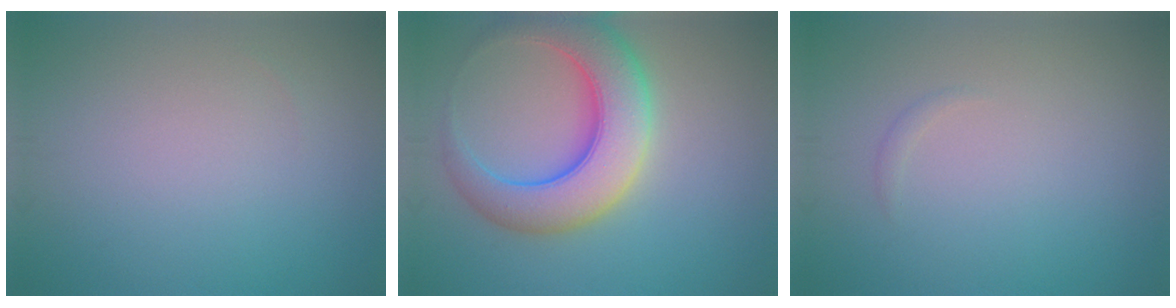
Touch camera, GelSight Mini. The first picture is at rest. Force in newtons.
{"total": 8.3, "press": 8.3, "slide": 0.3}
{"total": 0.5, "press": 0.5, "slide": 0.0}